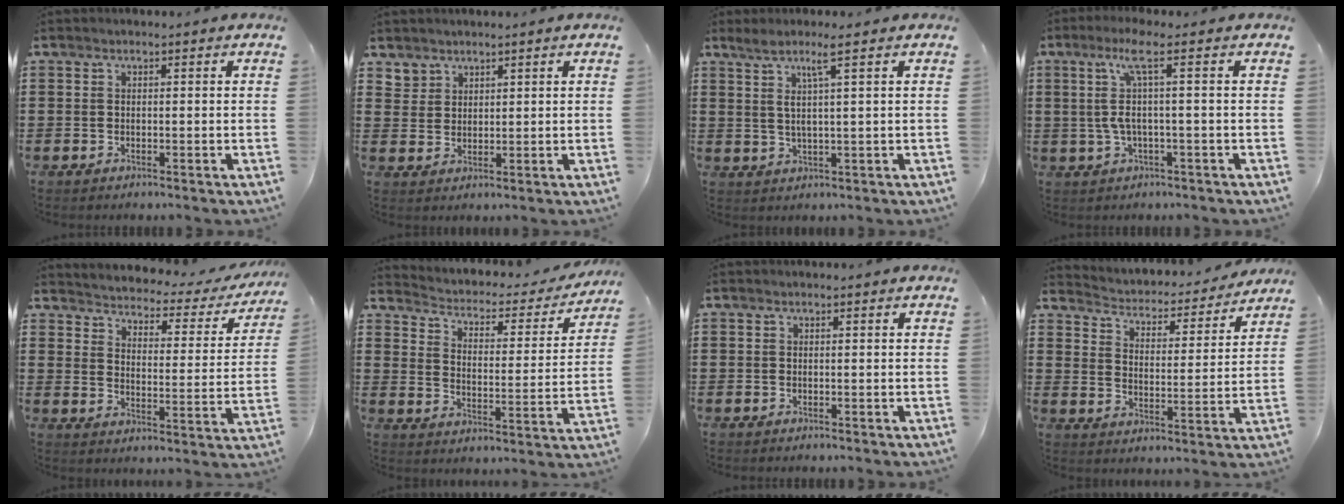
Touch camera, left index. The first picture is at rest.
{"total": 2.8, "force": [2.2, 1.7, -0.2], "torque": [-0.007, 0.003, 0.044]}
{"total": 4.0, "force": [1.7, -0.5, 3.6], "torque": [-0.075, -0.004, 0.025]}
{"total": 5.6, "force": [0.8, -0.1, 5.5], "torque": [-0.124, -0.006, 0.003]}
{"total": 2.6, "force": [2.6, 0.1, 0.1], "torque": [-0.024, -0.030, 0.033]}
{"total": 2.3, "force": [2.0, 1.0, 0.7], "torque": [-0.030, -0.020, 0.023]}
{"total": 0.0}
{"total": 3.1, "force": [3.1, 0.4, 0.1], "torque": [-0.024, -0.032, 0.043]}